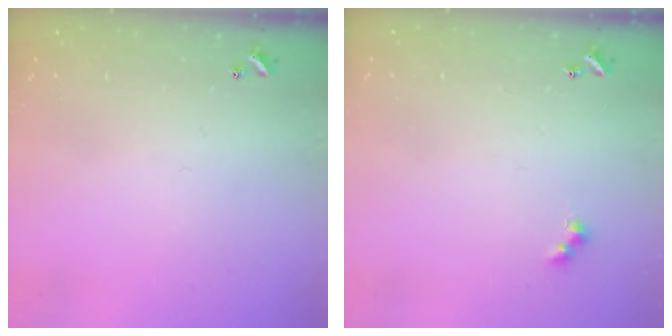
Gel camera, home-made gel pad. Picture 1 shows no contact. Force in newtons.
{"total": 3.0, "press": 2.9, "slide": 0.5}